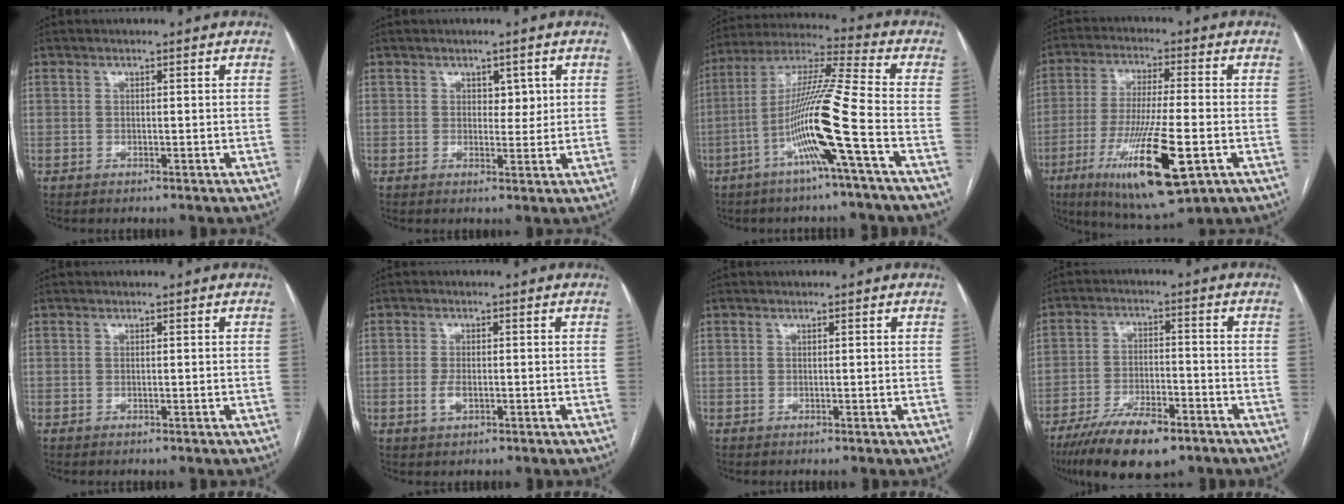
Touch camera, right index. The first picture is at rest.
{"total": 2.4, "force": [0.9, 1.5, 1.6], "torque": [-0.014, -0.002, 0.012]}
{"total": 14.4, "force": [-5.1, -1.7, 13.4], "torque": [-0.257, 0.000, -0.103]}
{"total": 16.4, "force": [-6.2, 2.1, 15.0], "torque": [-0.290, -0.037, -0.101]}
{"total": 0.0}
{"total": 2.2, "force": [-0.7, 1.0, 1.9], "torque": [-0.040, 0.000, -0.010]}
{"total": 0.0}
{"total": 12.3, "force": [-8.5, 3.6, 8.1], "torque": [-0.139, -0.016, -0.146]}